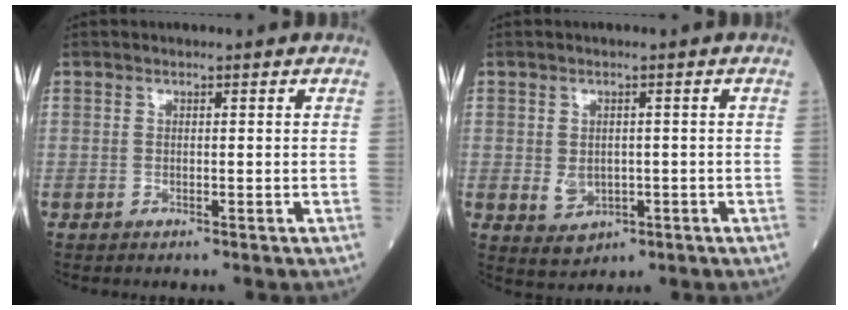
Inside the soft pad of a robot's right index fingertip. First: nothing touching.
{"total": 3.7, "force": [-0.7, 3.0, 2.1], "torque": [-0.034, -0.002, 0.003]}